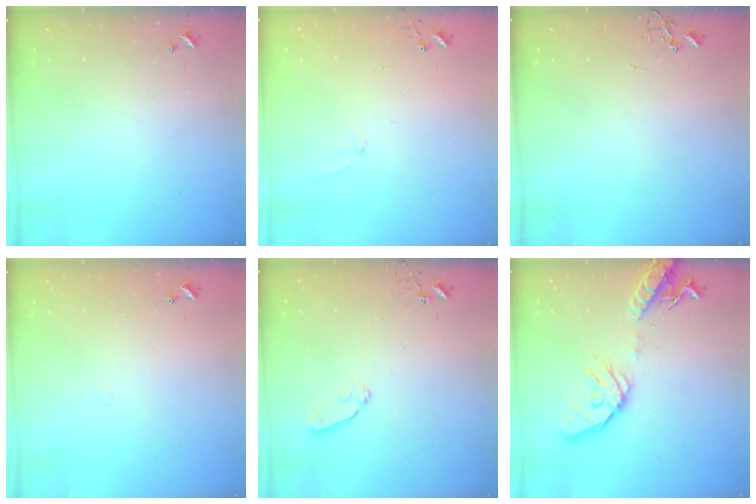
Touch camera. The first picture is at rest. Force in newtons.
{"total": 5.5, "press": 5.5, "slide": 0.6}
{"total": 0.0}
{"total": 3.8, "press": 3.8, "slide": 0.5}
{"total": 4.7, "press": 4.6, "slide": 0.9}
{"total": 17.8, "press": 17.5, "slide": 3.0}